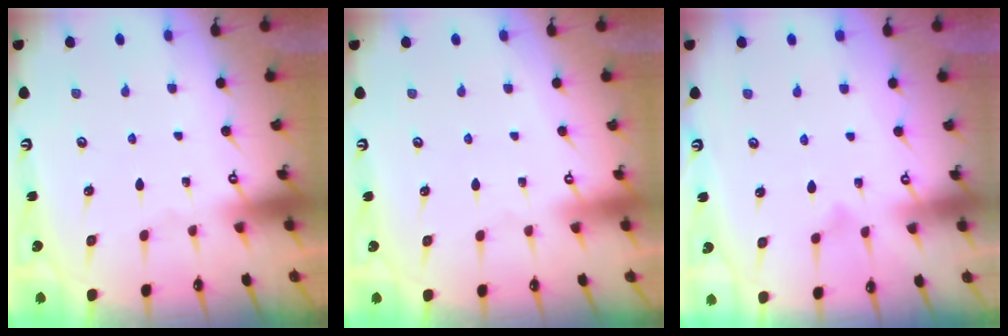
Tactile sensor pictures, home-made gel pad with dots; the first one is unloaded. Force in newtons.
{"total": 4.0, "press": 4.0, "slide": 0.1}
{"total": 7.4, "press": 7.4, "slide": 0.5}